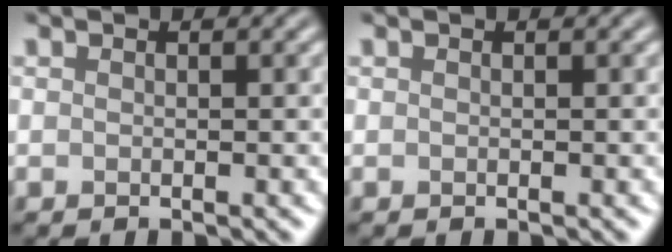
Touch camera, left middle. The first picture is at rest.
{"total": 0.0}